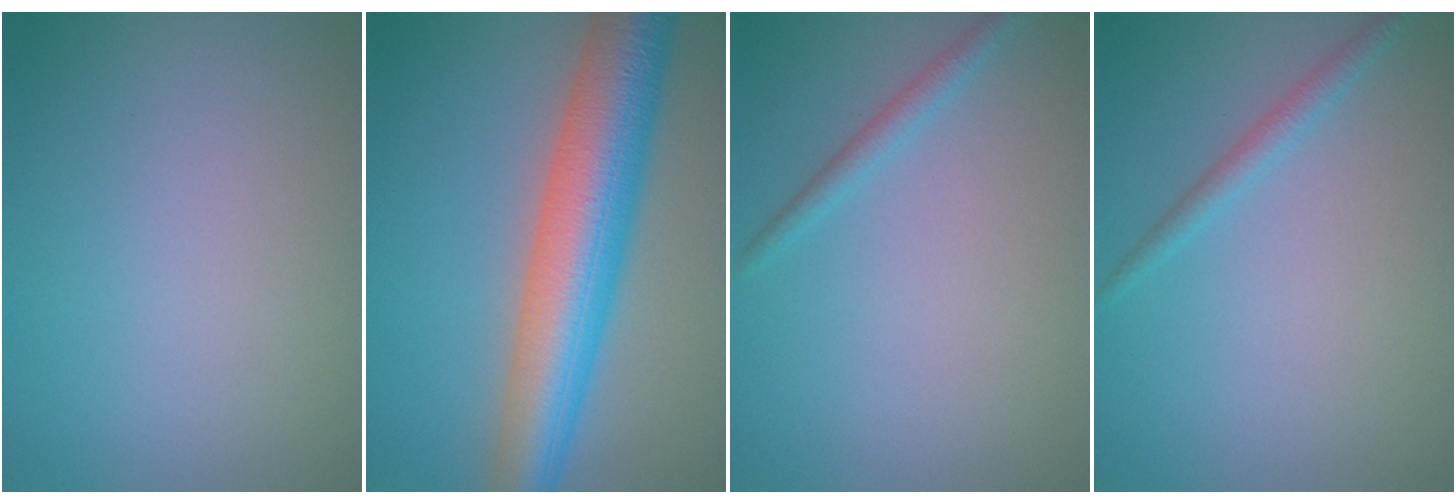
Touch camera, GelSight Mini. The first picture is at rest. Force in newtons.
{"total": 9.8, "press": 9.8, "slide": 0.2}
{"total": 1.4, "press": 1.4, "slide": 0.1}
{"total": 1.4, "press": 1.4, "slide": 0.0}